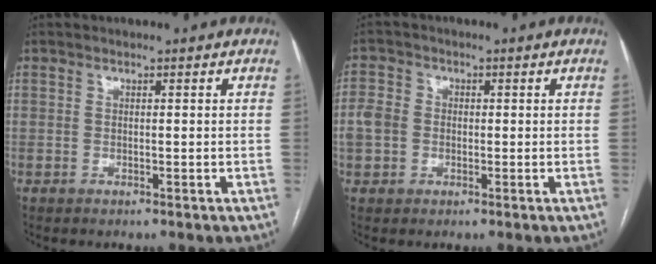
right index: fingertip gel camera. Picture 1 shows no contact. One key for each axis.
{"total": 4.1, "fx": -0.5, "fy": 3.6, "fz": 2.0, "tx": -0.052, "ty": 0.016, "tz": -0.009}